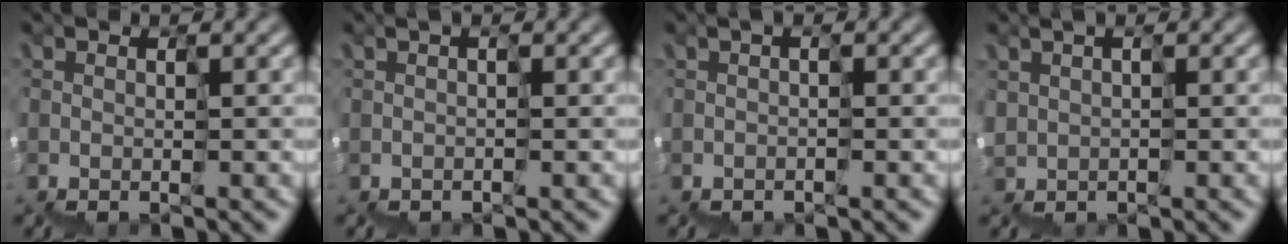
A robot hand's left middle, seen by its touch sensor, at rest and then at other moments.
{"total": 1.0, "force": [-0.2, -0.8, -0.5], "torque": [0.004, 0.002, -0.001]}
{"total": 1.2, "force": [-0.5, -0.9, -0.6], "torque": [0.006, 0.002, -0.005]}
{"total": 2.3, "force": [1.7, 0.0, -1.6], "torque": [0.028, 0.011, 0.036]}